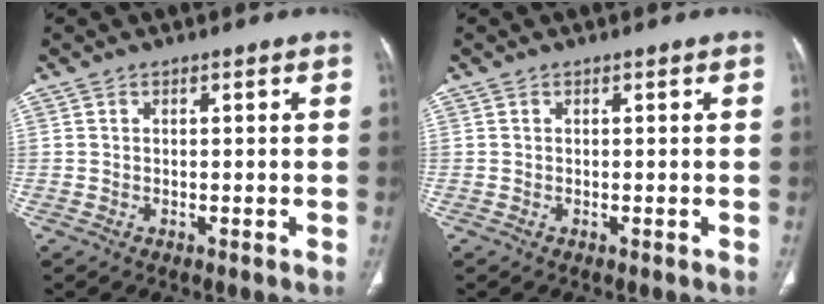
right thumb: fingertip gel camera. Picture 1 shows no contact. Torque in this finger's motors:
{"motor_torque": [0.00, 0.00, 0.00, 0.00, 0.00]}